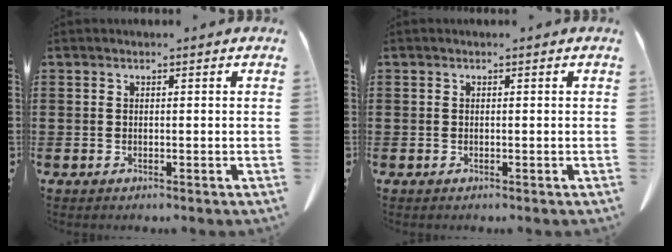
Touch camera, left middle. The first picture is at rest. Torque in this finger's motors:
{"motor_torque": [-0.84, -1.30, 0.07, -0.01]}